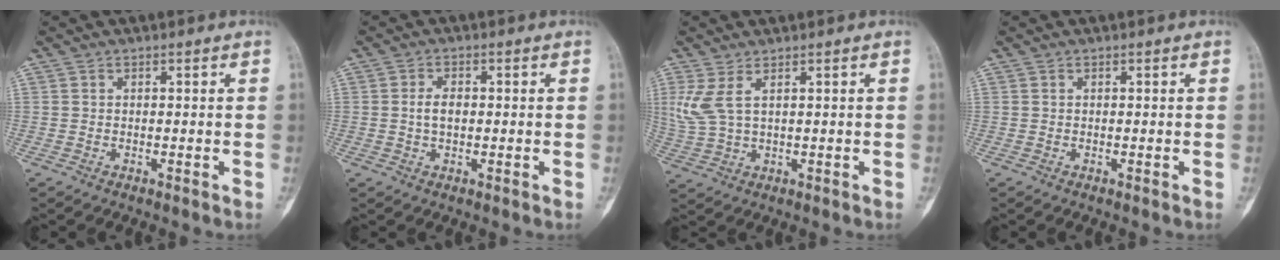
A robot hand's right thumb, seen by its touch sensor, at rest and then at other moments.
{"total": 3.0, "force": [0.1, 1.8, 2.4], "torque": [-0.044, 0.004, 0.001]}
{"total": 5.6, "force": [2.4, 1.9, 4.7], "torque": [-0.122, -0.006, 0.062]}
{"total": 0.0}